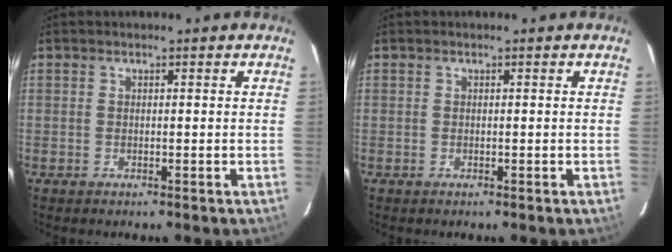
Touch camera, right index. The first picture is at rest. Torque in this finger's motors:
{"motor_torque": [-0.02, 0.02, 0.00, 0.00]}